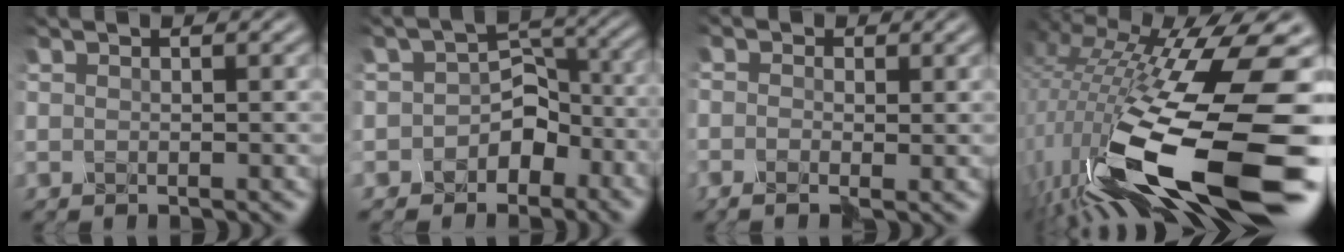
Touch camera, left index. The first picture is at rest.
{"total": 4.7, "force": [-2.7, 3.5, 1.4], "torque": [0.004, 0.020, -0.058]}
{"total": 1.1, "force": [-1.0, 0.6, 0.2], "torque": [-0.005, 0.001, -0.026]}
{"total": 15.2, "force": [-3.7, 4.4, 14.0], "torque": [-0.279, 0.002, -0.068]}